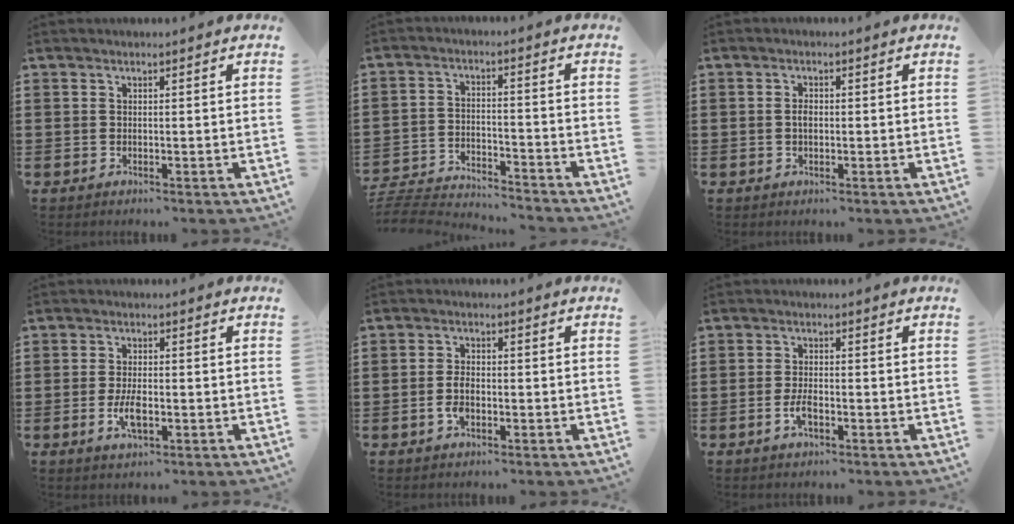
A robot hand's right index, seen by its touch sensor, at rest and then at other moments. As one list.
[{"total": 5.0, "force": [-4.9, 0.4, 0.6], "torque": [-0.024, 0.001, -0.104]}, {"total": 1.7, "force": [-0.1, 0.8, 1.5], "torque": [-0.029, 0.004, -0.004]}, {"total": 4.2, "force": [-1.2, 1.6, 3.7], "torque": [-0.079, -0.003, -0.023]}, {"total": 3.2, "force": [-1.1, 1.6, 2.6], "torque": [-0.063, -0.005, -0.023]}, {"total": 3.3, "force": [-1.3, 1.2, 2.7], "torque": [-0.065, -0.006, -0.026]}]